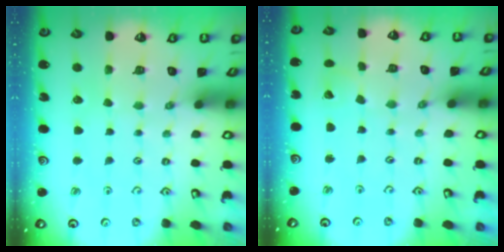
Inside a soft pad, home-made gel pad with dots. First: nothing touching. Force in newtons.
{"total": 2.6, "press": 2.6, "slide": 0.3}